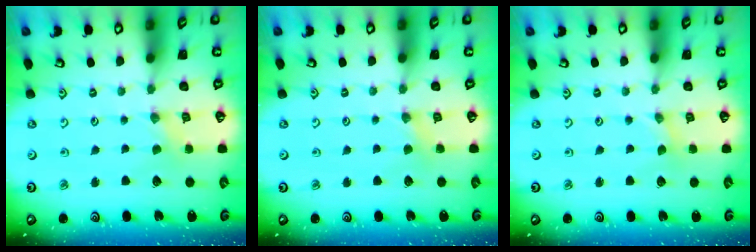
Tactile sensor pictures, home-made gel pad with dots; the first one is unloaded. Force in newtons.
{"total": 2.0, "press": 2.0, "slide": 0.4}
{"total": 0.0}